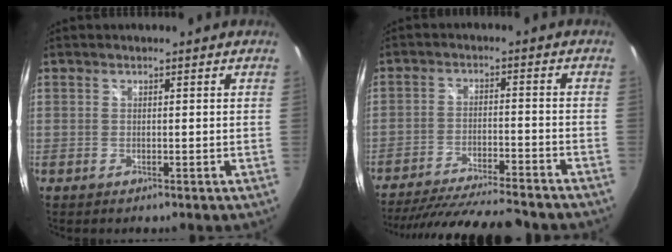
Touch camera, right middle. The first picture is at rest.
{"total": 20.0, "force": [-17.6, 2.7, 9.2], "torque": [-0.174, -0.026, -0.262]}